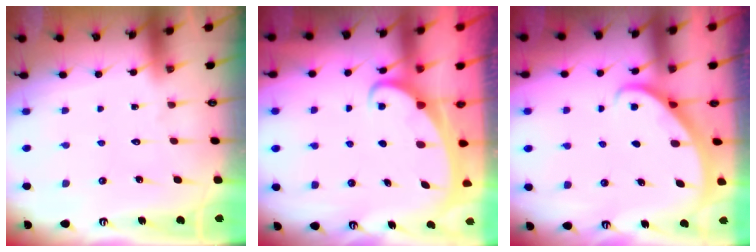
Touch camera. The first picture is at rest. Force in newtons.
{"total": 2.0, "press": 2.0, "slide": 0.3}
{"total": 2.3, "press": 2.3, "slide": 0.2}